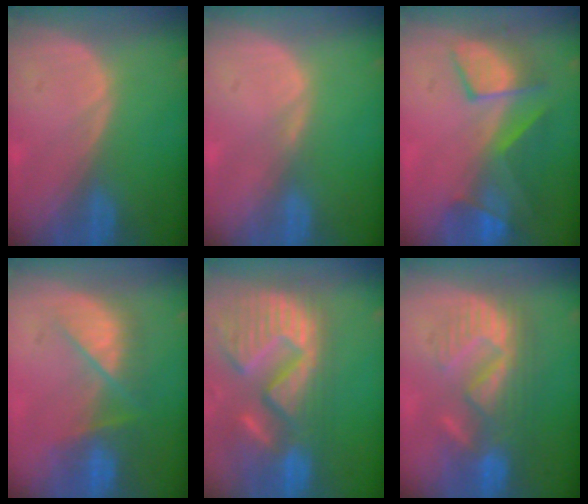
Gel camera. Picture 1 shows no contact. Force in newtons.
{"total": 0.7, "press": 0.7, "slide": 0.2}
{"total": 8.7, "press": 8.2, "slide": 2.8}
{"total": 7.5, "press": 7.1, "slide": 2.5}
{"total": 14.9, "press": 12.4, "slide": 8.2}
{"total": 8.9, "press": 8.8, "slide": 1.5}